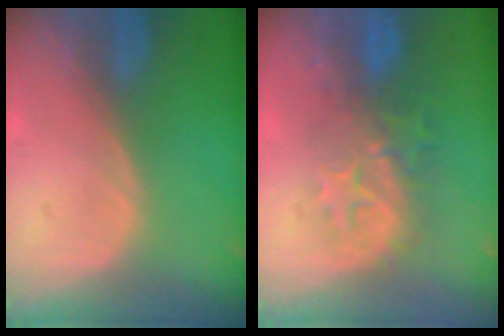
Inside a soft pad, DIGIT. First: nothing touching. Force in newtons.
{"total": 8.5, "press": 8.4, "slide": 1.3}